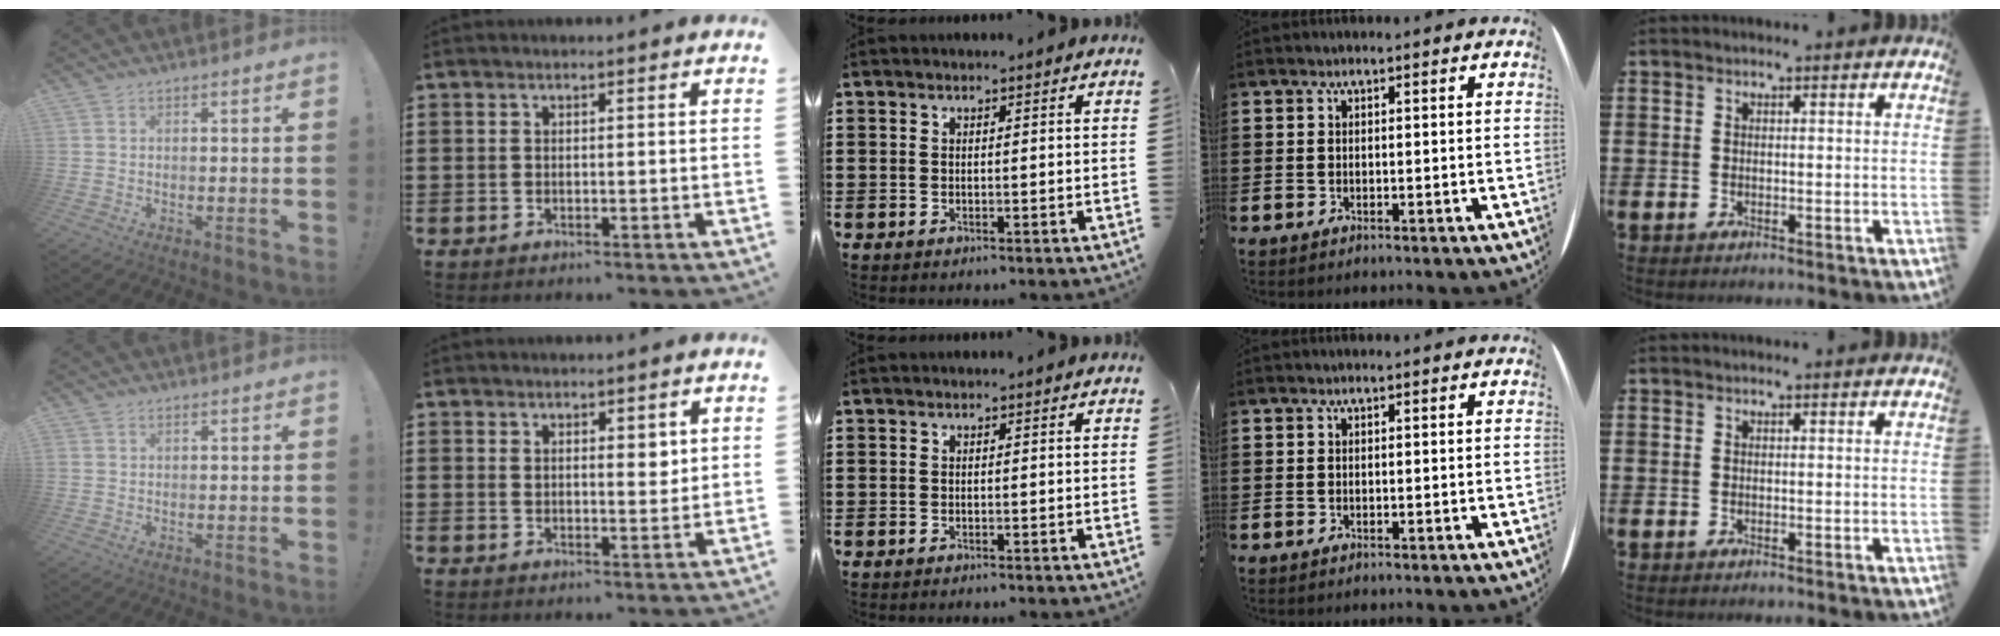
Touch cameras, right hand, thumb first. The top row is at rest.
{"thumb": {"total": 0.9, "force": [0.6, 0.6, 0.1], "torque": [0.004, -0.001, 0.010]}, "index": {"total": 2.7, "force": [1.6, 1.2, 1.9], "torque": [-0.031, 0.001, 0.026]}}